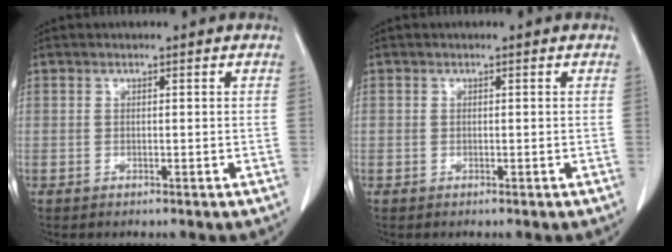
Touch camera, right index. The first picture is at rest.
{"total": 0.0}